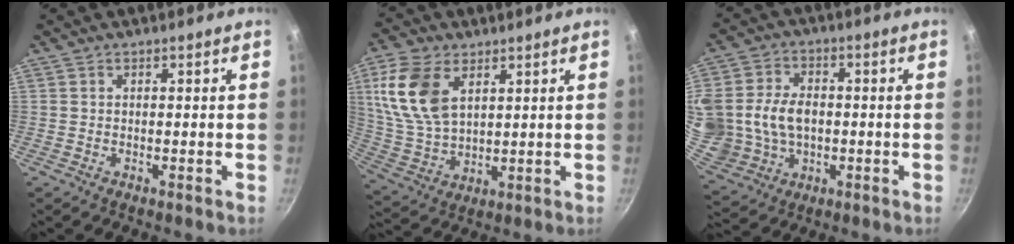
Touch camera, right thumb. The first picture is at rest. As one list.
[{"total": 14.3, "force": [5.3, 8.5, 10.2], "torque": [-0.197, -0.018, 0.114]}, {"total": 18.2, "force": [0.0, 14.3, 11.2], "torque": [-0.246, 0.012, 0.016]}]